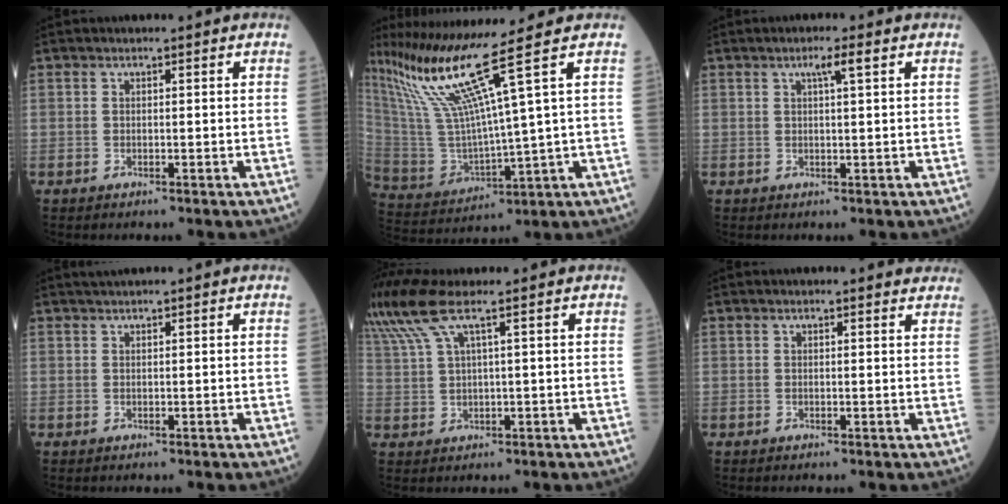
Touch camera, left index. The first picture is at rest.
{"total": 14.0, "force": [8.6, -2.8, 10.6], "torque": [-0.207, -0.001, 0.172]}
{"total": 2.4, "force": [1.1, -0.2, 2.1], "torque": [-0.040, 0.006, 0.020]}
{"total": 1.3, "force": [1.2, -0.3, 0.5], "torque": [-0.008, 0.011, 0.027]}
{"total": 6.1, "force": [4.2, -0.5, 4.4], "torque": [-0.114, 0.021, 0.095]}
{"total": 5.2, "force": [5.0, 0.7, 1.3], "torque": [-0.004, 0.005, 0.036]}